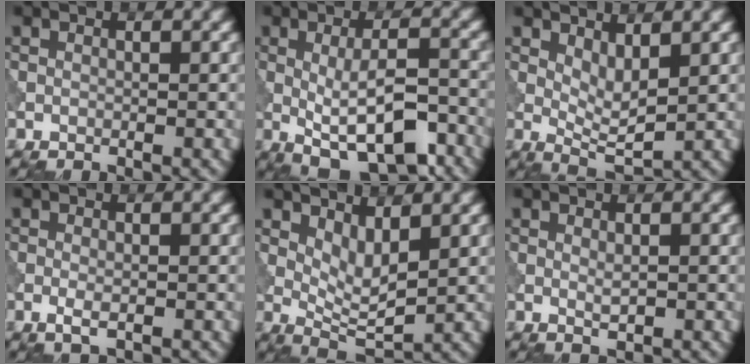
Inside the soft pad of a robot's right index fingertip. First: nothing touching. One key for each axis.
{"total": 8.3, "fx": -2.6, "fy": 2.7, "fz": 7.3, "tx": -0.116, "ty": -0.007, "tz": -0.036}
{"total": 3.1, "fx": 1.0, "fy": 1.2, "fz": 2.7, "tx": -0.052, "ty": -0.008, "tz": 0.022}
{"total": 1.6, "fx": -0.6, "fy": 0.5, "fz": 1.4, "tx": -0.030, "ty": -0.004, "tz": -0.013}
{"total": 3.6, "fx": 1.4, "fy": 1.4, "fz": 3.0, "tx": -0.058, "ty": -0.012, "tz": 0.029}
{"total": 1.0, "fx": 0.1, "fy": 0.3, "fz": 1.0, "tx": -0.019, "ty": -0.002, "tz": 0.002}